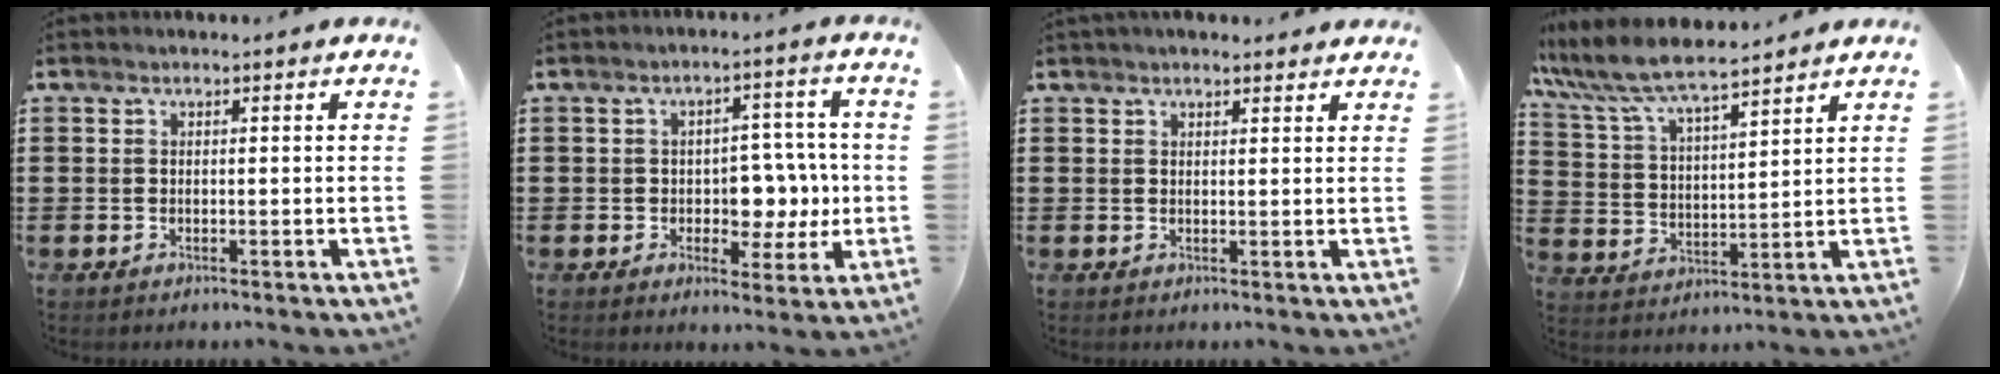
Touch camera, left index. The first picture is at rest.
{"total": 6.4, "force": [-0.1, 4.7, 4.4], "torque": [-0.070, 0.004, -0.008]}
{"total": 1.9, "force": [1.7, 0.7, 0.2], "torque": [-0.007, 0.004, 0.033]}
{"total": 7.5, "force": [6.7, 0.8, 3.1], "torque": [-0.088, -0.031, 0.116]}